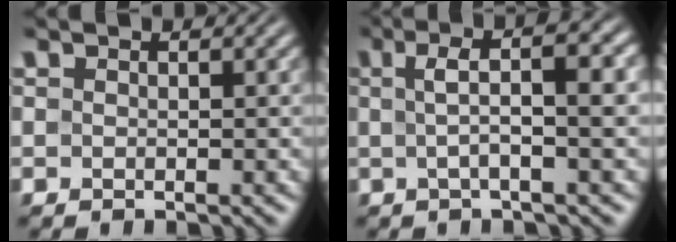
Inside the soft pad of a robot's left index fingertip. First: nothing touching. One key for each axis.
{"total": 5.2, "fx": 0.8, "fy": 1.2, "fz": 5.0, "tx": -0.075, "ty": 0.022, "tz": 0.006}